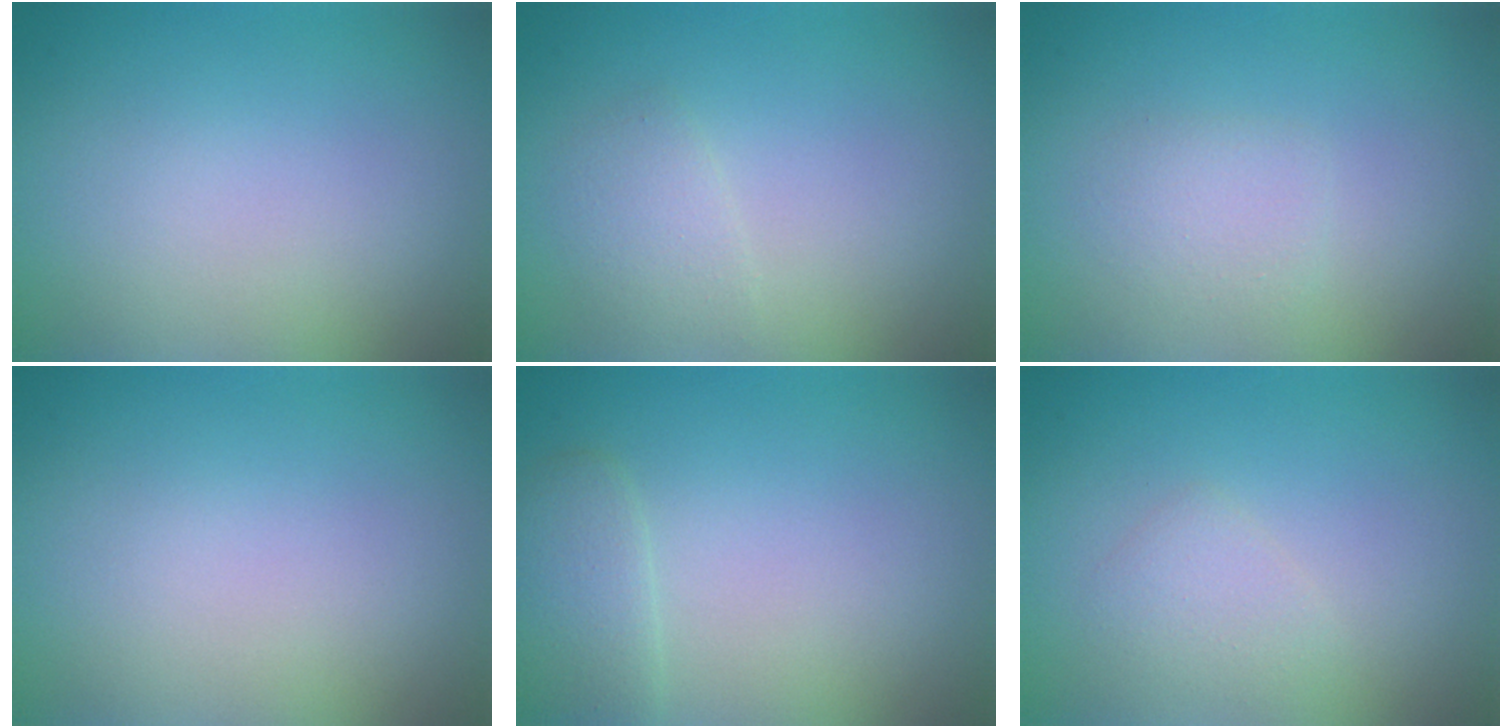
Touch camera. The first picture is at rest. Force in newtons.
{"total": 1.6, "press": 1.6, "slide": 0.1}
{"total": 1.5, "press": 1.5, "slide": 0.0}
{"total": 0.0}
{"total": 2.1, "press": 2.0, "slide": 0.1}
{"total": 1.6, "press": 1.6, "slide": 0.0}